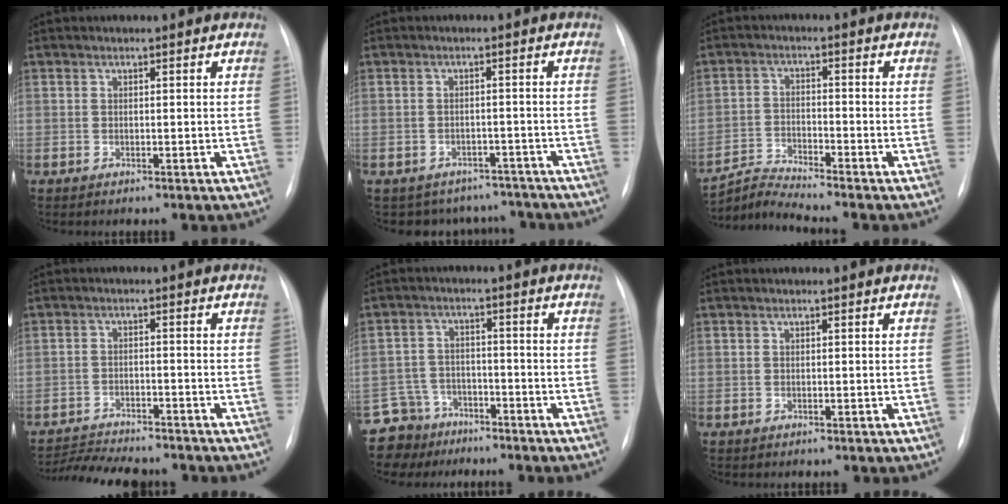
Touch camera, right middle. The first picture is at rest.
{"total": 8.2, "force": [-7.2, 4.0, -0.1], "torque": [0.012, 0.025, -0.081]}
{"total": 5.1, "force": [-4.6, -1.9, -0.8], "torque": [-0.005, -0.016, -0.086]}
{"total": 10.2, "force": [-9.5, 1.6, 3.2], "torque": [-0.051, 0.004, -0.143]}
{"total": 7.7, "force": [-6.0, 4.7, -0.6], "torque": [0.005, 0.017, -0.104]}
{"total": 0.0}